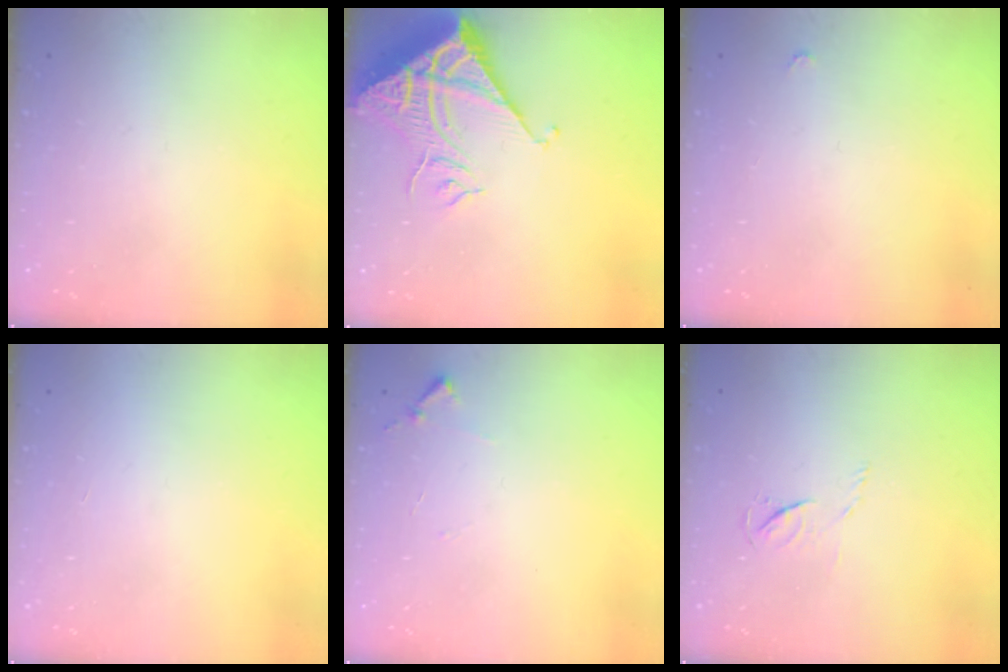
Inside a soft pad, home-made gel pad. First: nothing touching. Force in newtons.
{"total": 11.6, "press": 11.5, "slide": 1.4}
{"total": 2.8, "press": 2.8, "slide": 0.4}
{"total": 1.6, "press": 1.6, "slide": 0.1}
{"total": 6.8, "press": 6.8, "slide": 0.6}
{"total": 3.9, "press": 3.9, "slide": 0.4}